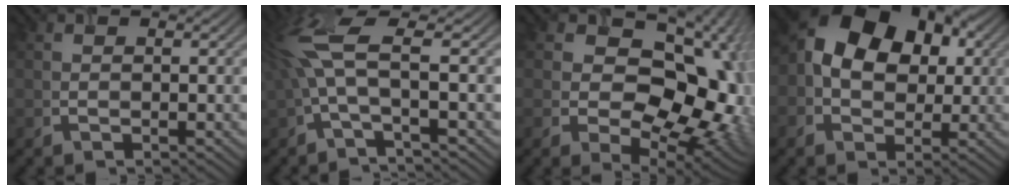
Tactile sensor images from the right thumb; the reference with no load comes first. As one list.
[{"total": 6.2, "force": [0.5, 1.3, 6.1], "torque": [-0.146, 0.010, 0.005]}, {"total": 17.9, "force": [-1.1, 13.3, 12.0], "torque": [-0.128, 0.009, -0.023]}, {"total": 11.9, "force": [2.2, 8.6, 8.0], "torque": [-0.148, 0.017, 0.034]}]